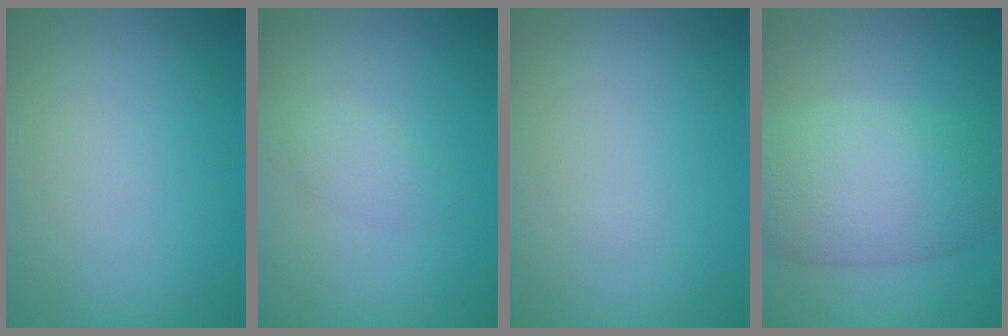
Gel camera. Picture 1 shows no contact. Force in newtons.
{"total": 1.5, "press": 1.5, "slide": 0.1}
{"total": 0.0}
{"total": 7.9, "press": 7.9, "slide": 0.4}